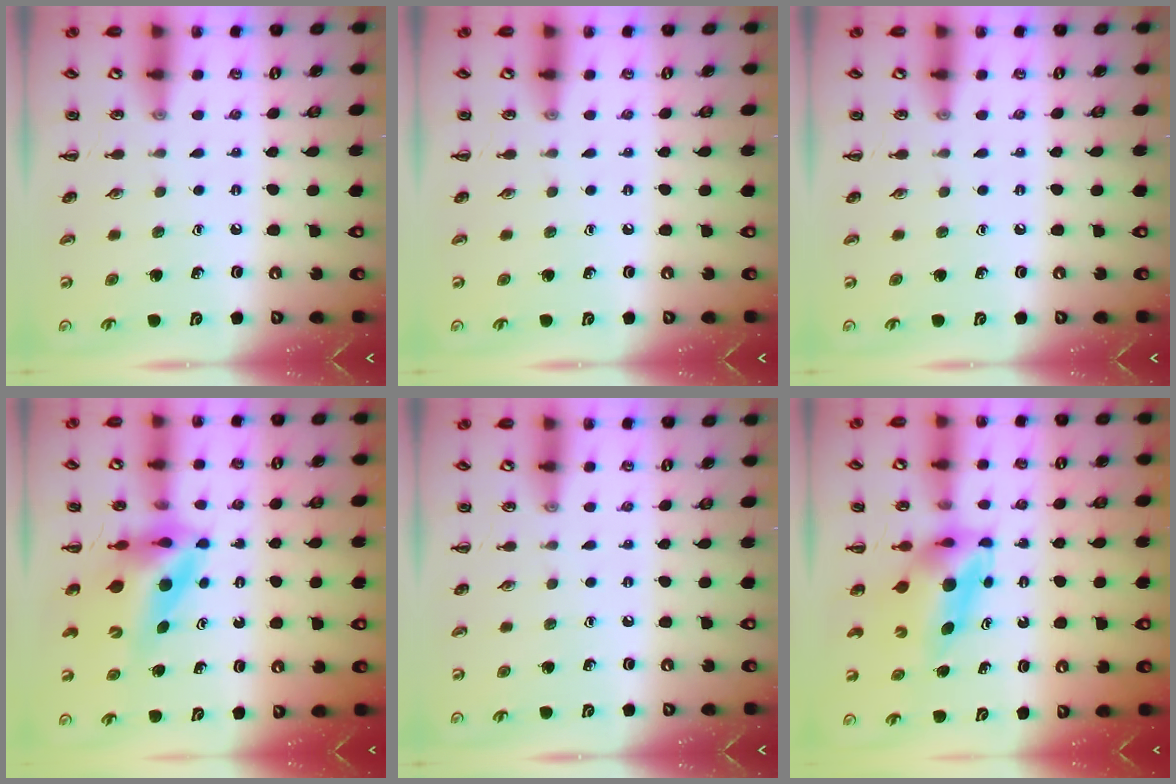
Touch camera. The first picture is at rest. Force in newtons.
{"total": 0.0}
{"total": 0.0}
{"total": 8.3, "press": 7.9, "slide": 2.6}
{"total": 0.0}
{"total": 5.3, "press": 5.2, "slide": 0.9}